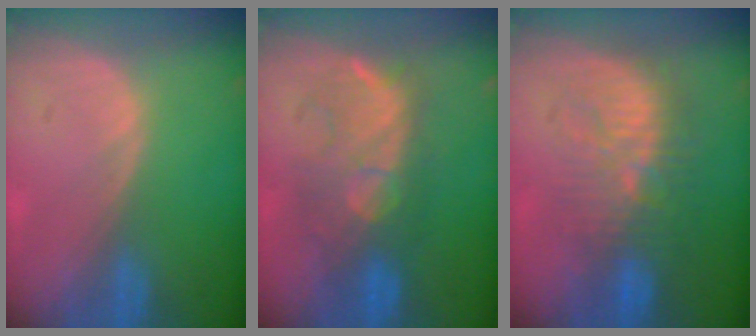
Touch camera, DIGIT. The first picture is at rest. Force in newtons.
{"total": 8.6, "press": 8.5, "slide": 0.7}
{"total": 9.2, "press": 9.0, "slide": 2.1}